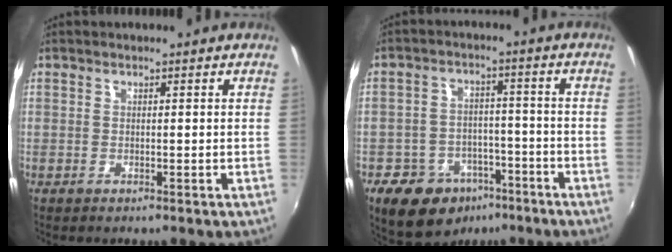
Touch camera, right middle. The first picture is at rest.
{"total": 12.4, "force": [-7.8, 8.5, 4.6], "torque": [-0.109, 0.017, -0.102]}